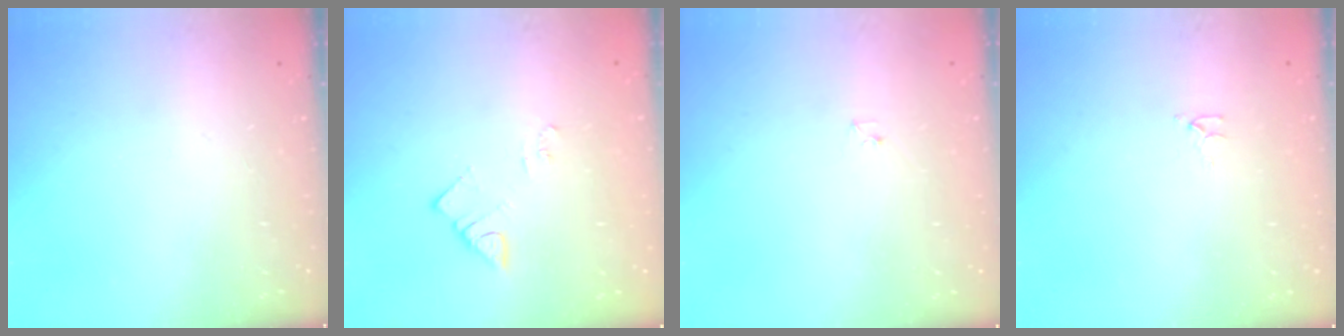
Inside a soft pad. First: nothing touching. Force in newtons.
{"total": 4.9, "press": 4.8, "slide": 0.7}
{"total": 1.6, "press": 1.6, "slide": 0.2}
{"total": 3.7, "press": 3.7, "slide": 0.4}